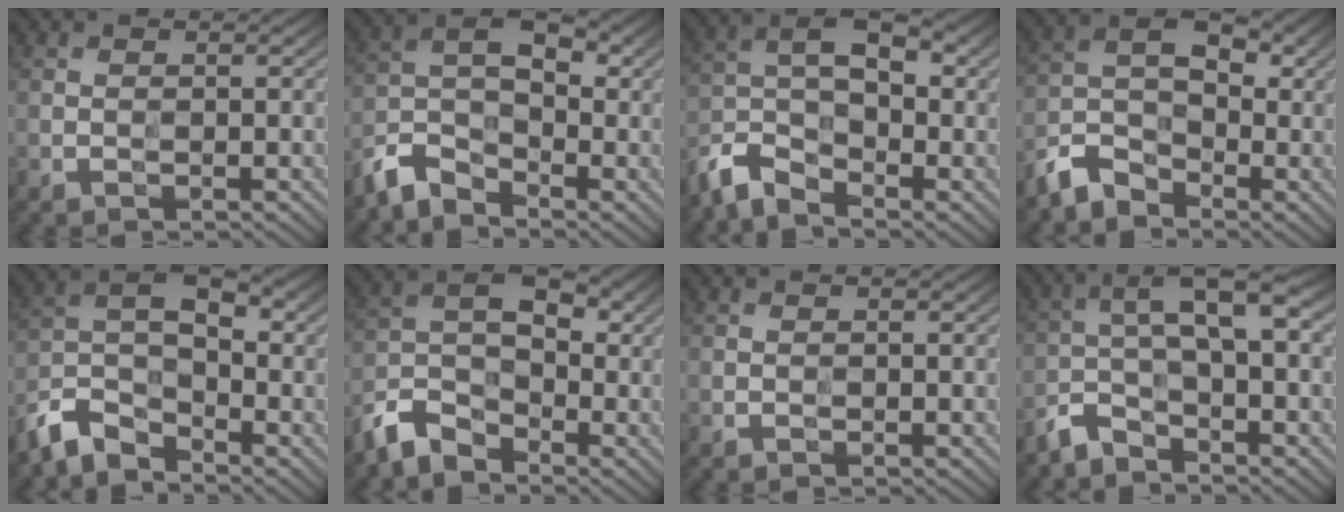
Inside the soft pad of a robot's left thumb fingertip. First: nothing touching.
{"total": 6.5, "force": [-4.7, 3.0, 3.4], "torque": [-0.061, 0.000, -0.115]}
{"total": 7.0, "force": [-4.7, 3.0, 4.3], "torque": [-0.078, 0.001, -0.112]}
{"total": 6.5, "force": [-4.3, 3.6, 3.2], "torque": [-0.059, 0.000, -0.105]}
{"total": 7.6, "force": [-5.6, 3.2, 3.9], "torque": [-0.072, -0.001, -0.133]}
{"total": 7.3, "force": [-5.1, 3.8, 3.7], "torque": [-0.071, -0.003, -0.123]}
{"total": 0.0}
{"total": 6.5, "force": [-3.2, 2.2, 5.3], "torque": [-0.108, 0.006, -0.080]}